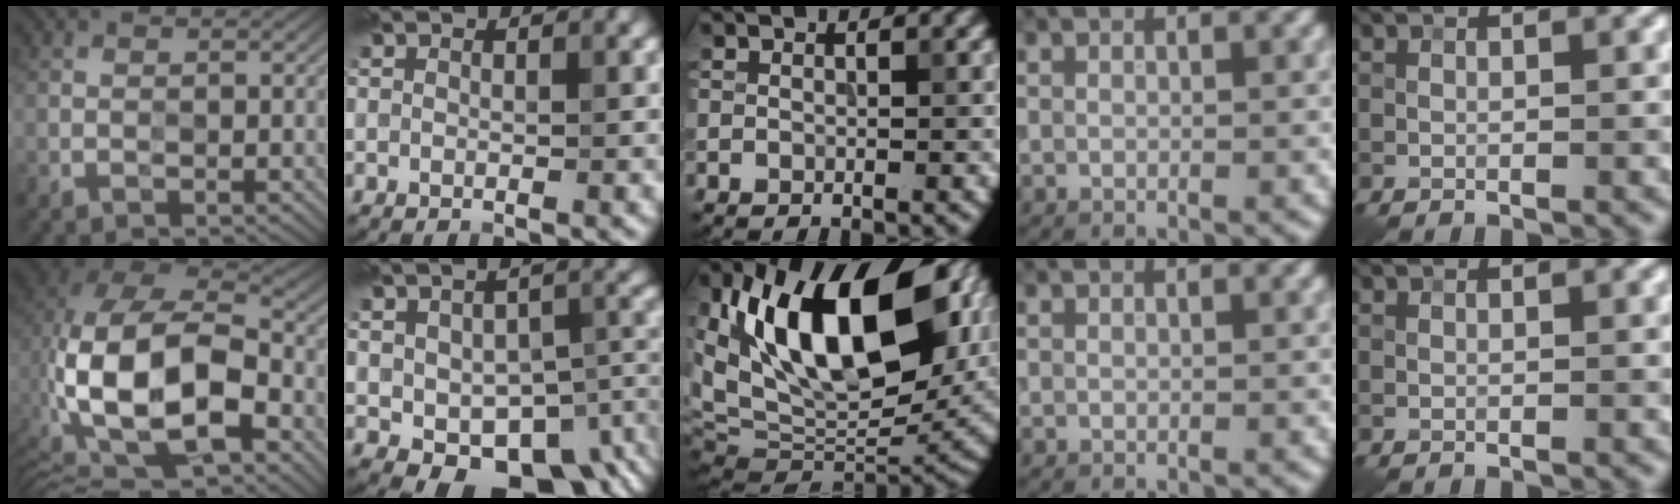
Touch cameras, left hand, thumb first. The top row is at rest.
{"thumb": {"total": 18.0, "force": [-4.0, 10.7, 13.9], "torque": [-0.291, -0.026, -0.052]}, "index": {"total": 11.0, "force": [-3.7, 6.3, 8.2], "torque": [-0.112, -0.020, -0.038]}, "middle": {"total": 17.6, "force": [3.9, 9.8, 14.0], "torque": [-0.237, 0.016, 0.067]}}